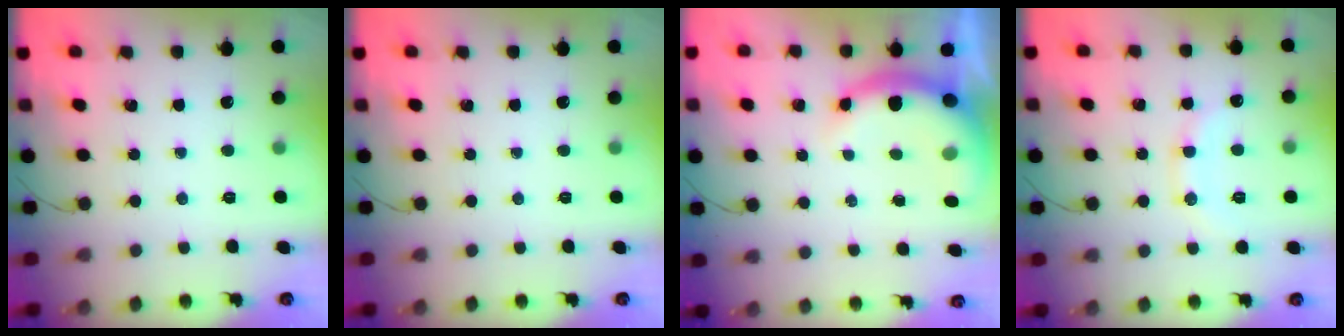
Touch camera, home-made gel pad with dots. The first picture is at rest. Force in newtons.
{"total": 0.0}
{"total": 8.2, "press": 8.2, "slide": 0.9}
{"total": 9.8, "press": 9.7, "slide": 1.2}